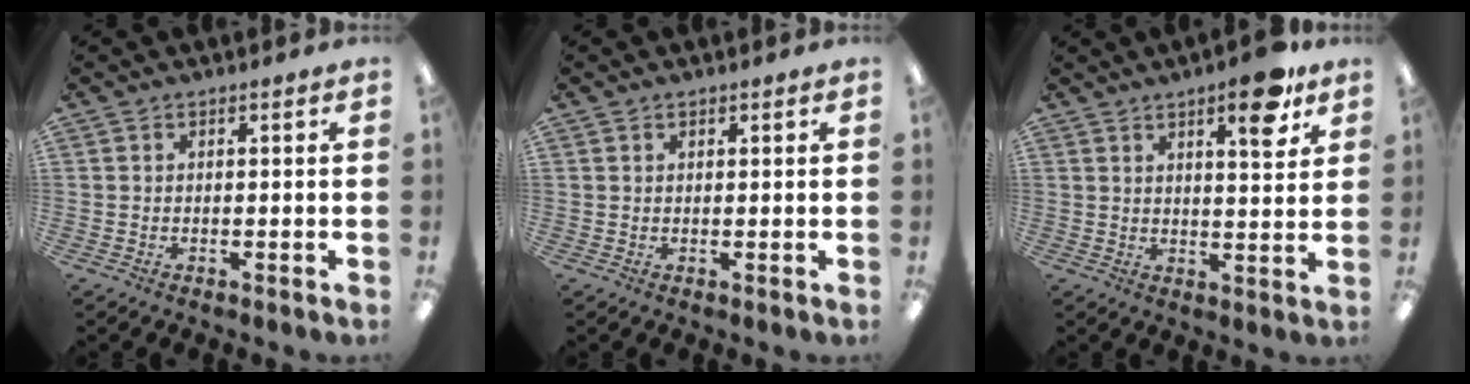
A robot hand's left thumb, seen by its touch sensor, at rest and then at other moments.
{"total": 0.8, "force": [0.6, 0.5, 0.3], "torque": [-0.007, 0.002, 0.011]}
{"total": 9.6, "force": [6.0, 2.7, 7.0], "torque": [-0.086, -0.032, 0.092]}